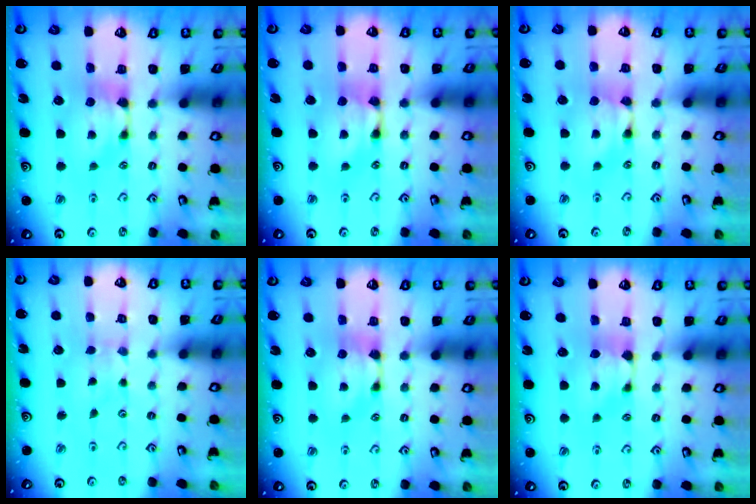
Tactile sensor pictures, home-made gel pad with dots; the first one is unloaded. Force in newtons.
{"total": 2.1, "press": 2.1, "slide": 0.1}
{"total": 1.7, "press": 1.7, "slide": 0.2}
{"total": 3.2, "press": 3.2, "slide": 0.0}
{"total": 0.0}
{"total": 0.9, "press": 0.7, "slide": 0.6}